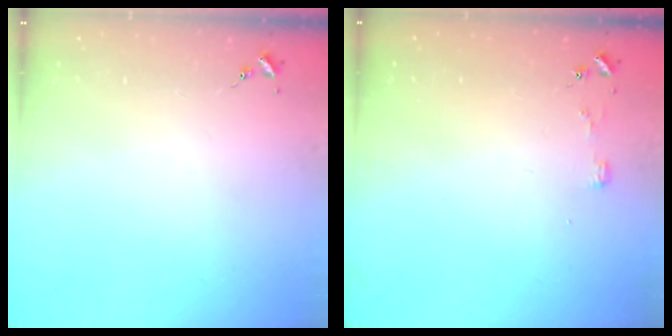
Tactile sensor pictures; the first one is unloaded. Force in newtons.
{"total": 2.8, "press": 2.8, "slide": 0.2}